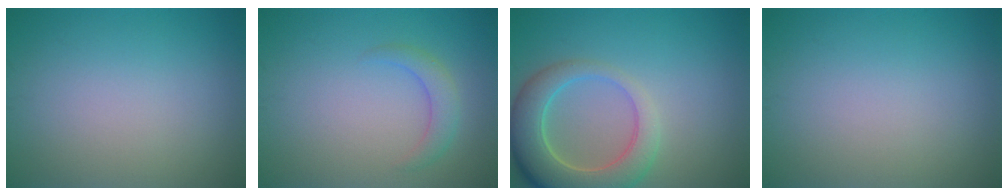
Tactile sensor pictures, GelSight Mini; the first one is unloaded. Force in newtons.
{"total": 2.0, "press": 2.0, "slide": 0.1}
{"total": 6.8, "press": 6.7, "slide": 0.9}
{"total": 0.0}